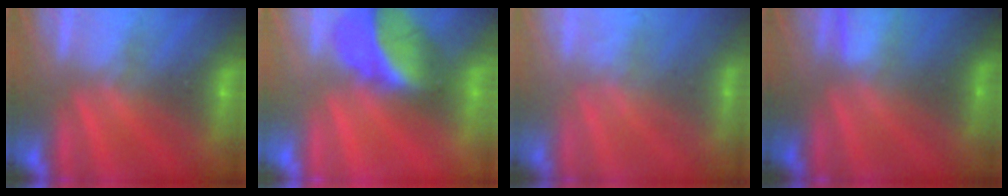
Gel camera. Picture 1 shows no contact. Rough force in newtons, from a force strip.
{"total": 2.6}
{"total": 1.7}
{"total": 1.3}